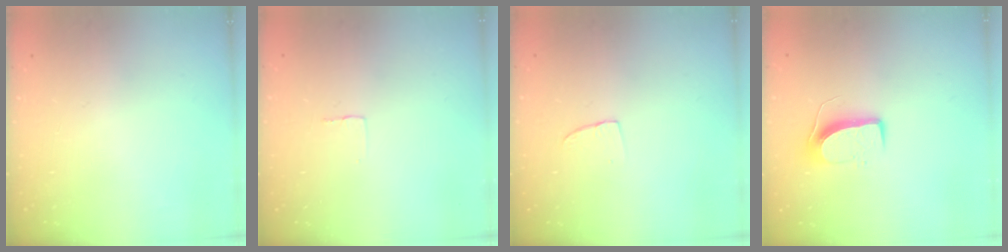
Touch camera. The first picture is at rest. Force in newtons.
{"total": 2.4, "press": 2.4, "slide": 0.1}
{"total": 2.9, "press": 2.9, "slide": 0.2}
{"total": 9.3, "press": 9.3, "slide": 0.5}